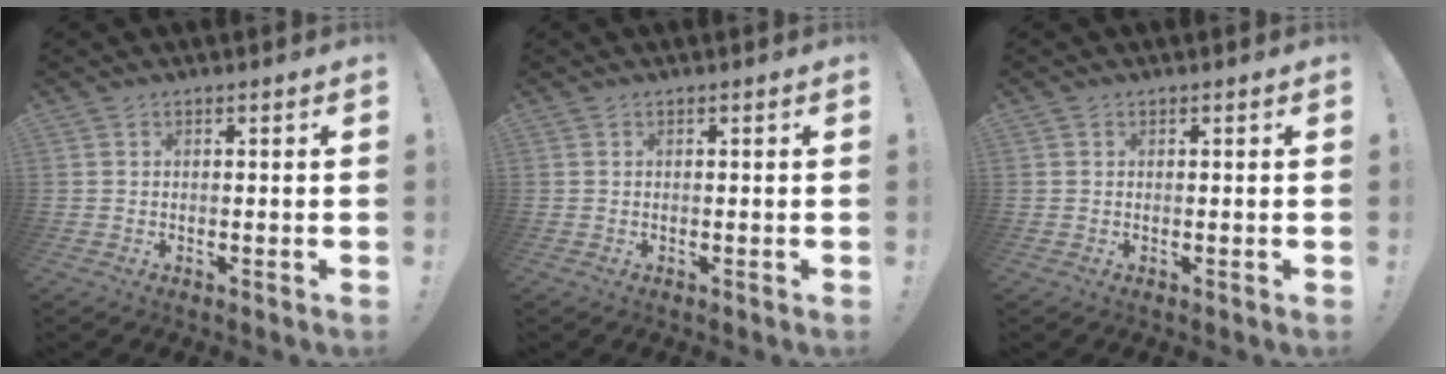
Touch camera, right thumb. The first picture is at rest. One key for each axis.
{"total": 0.0}
{"total": 0.0}